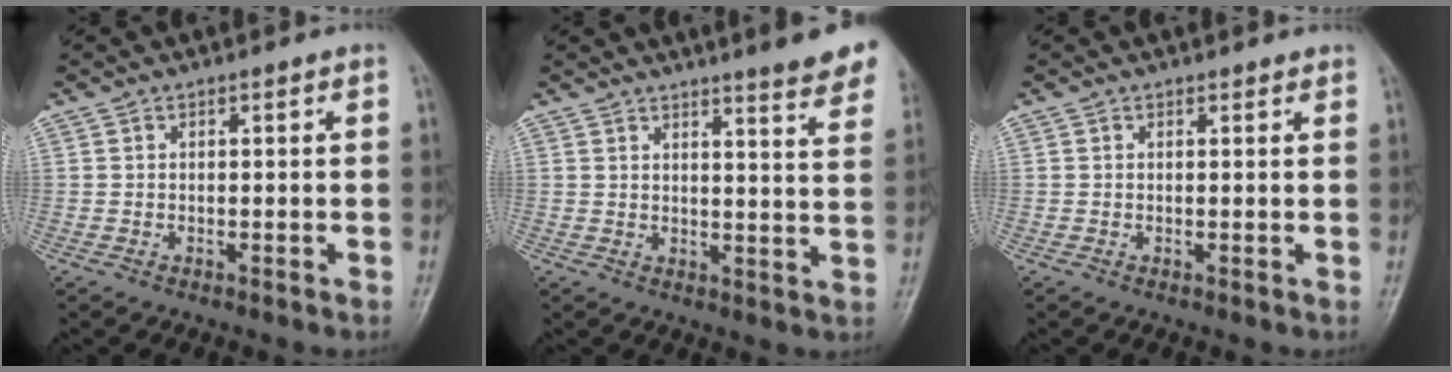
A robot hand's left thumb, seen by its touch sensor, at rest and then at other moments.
{"total": 11.1, "force": [8.9, 1.2, 6.6], "torque": [-0.059, -0.047, 0.092]}
{"total": 1.0, "force": [1.0, 0.2, 0.2], "torque": [-0.003, -0.004, 0.011]}